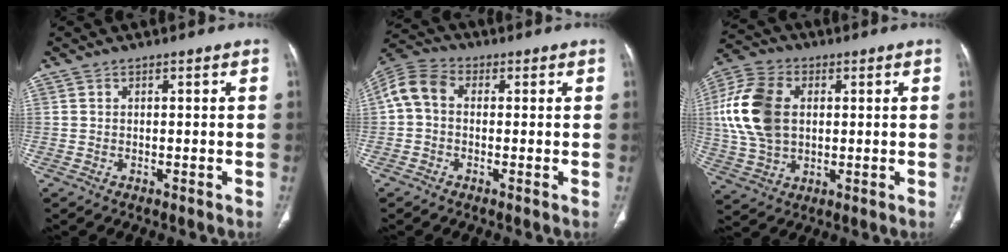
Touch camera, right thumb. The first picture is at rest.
{"total": 7.2, "force": [0.4, 5.2, 5.0], "torque": [-0.098, 0.021, -0.007]}
{"total": 15.1, "force": [2.0, 10.2, 10.9], "torque": [-0.220, 0.009, 0.038]}